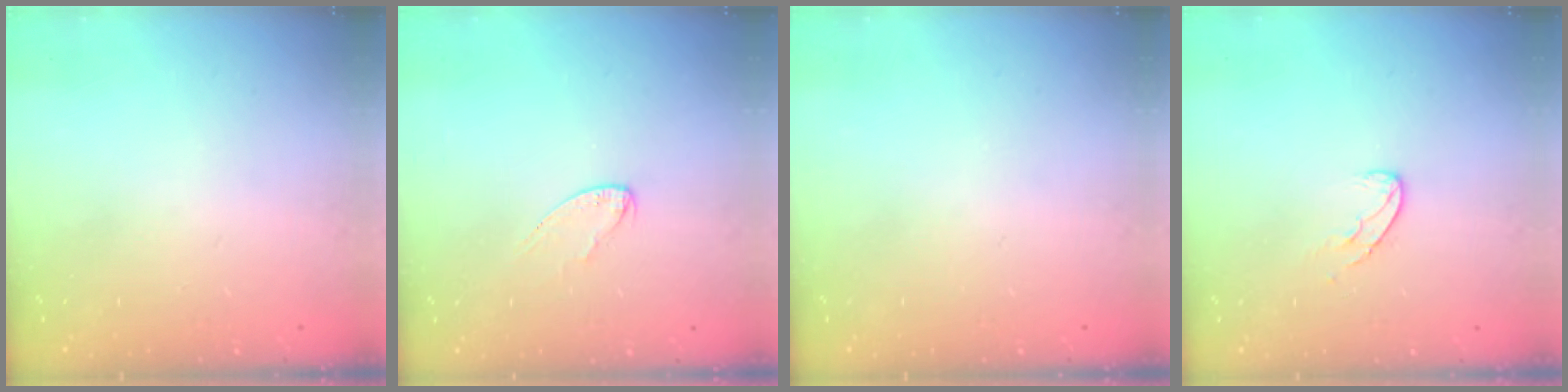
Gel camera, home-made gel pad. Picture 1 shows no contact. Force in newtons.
{"total": 4.0, "press": 3.9, "slide": 0.4}
{"total": 0.0}
{"total": 5.1, "press": 5.1, "slide": 0.5}